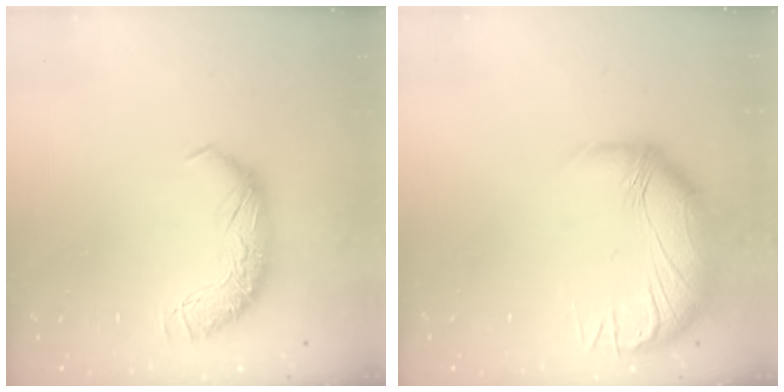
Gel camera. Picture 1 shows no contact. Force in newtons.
{"total": 2.8, "press": 0.8, "slide": 2.7}